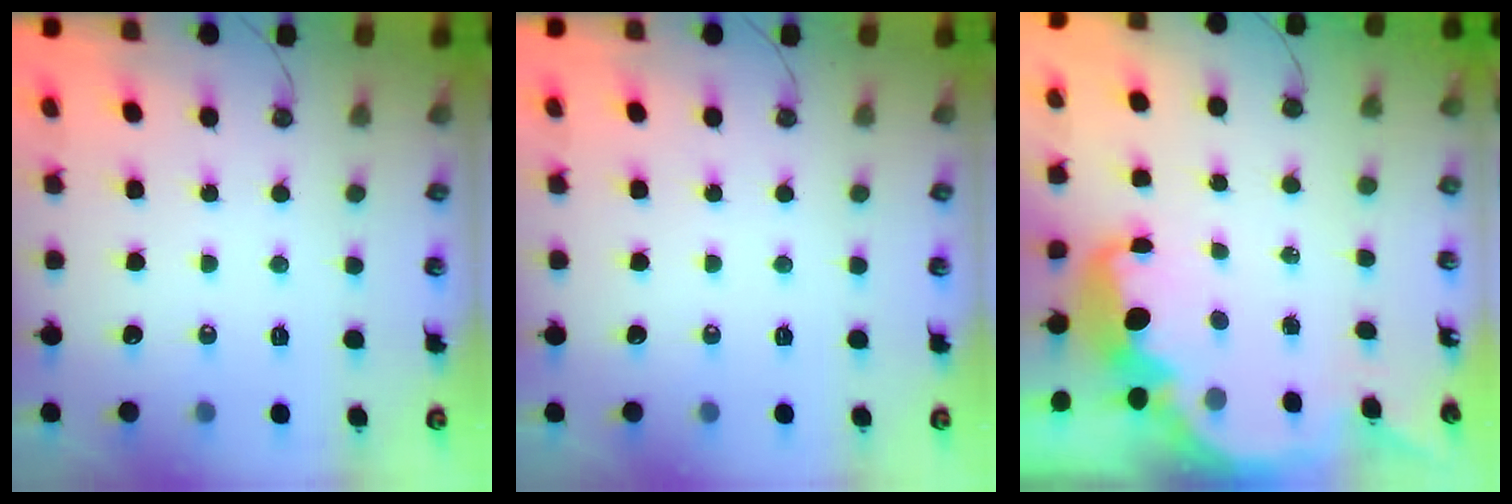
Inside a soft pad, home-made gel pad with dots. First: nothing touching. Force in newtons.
{"total": 0.0}
{"total": 6.4, "press": 6.4, "slide": 0.2}